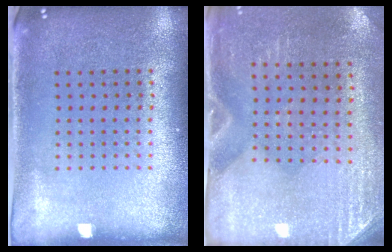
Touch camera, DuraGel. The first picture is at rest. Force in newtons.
{"total": 2.8, "press": 2.5, "slide": 1.3}